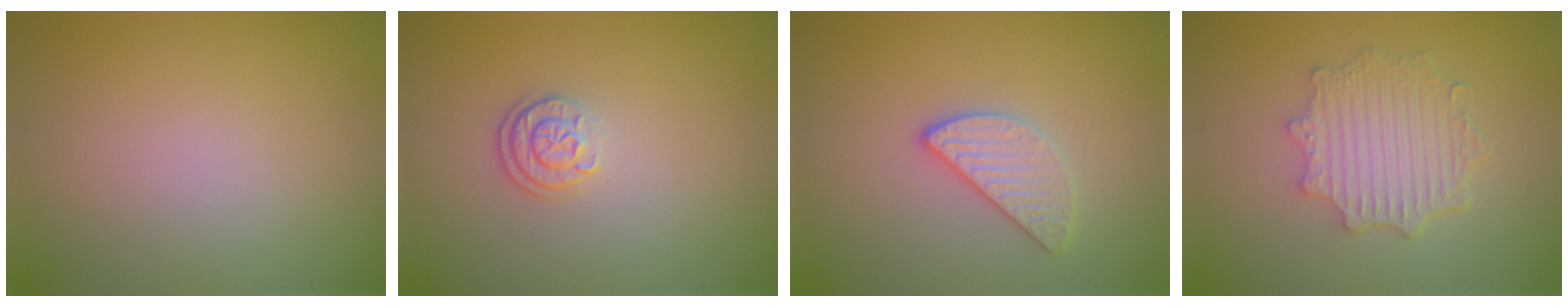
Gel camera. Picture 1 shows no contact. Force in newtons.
{"total": 2.2, "press": 1.8, "slide": 1.3}
{"total": 2.6, "press": 2.5, "slide": 0.7}
{"total": 4.5, "press": 3.6, "slide": 2.8}